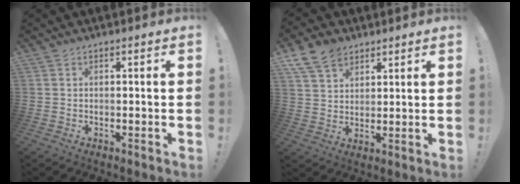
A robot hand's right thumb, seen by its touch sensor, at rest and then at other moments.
{"total": 9.8, "force": [6.3, 6.4, 3.9], "torque": [-0.070, -0.031, 0.125]}